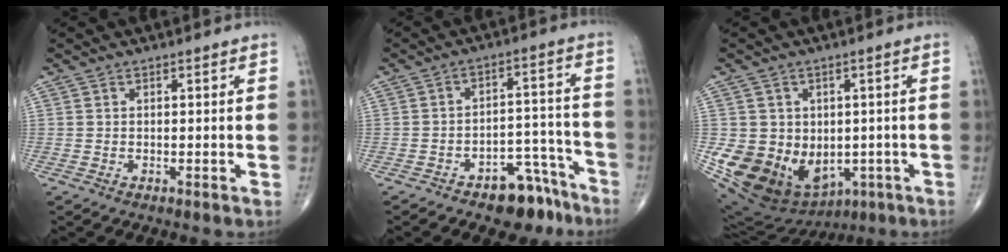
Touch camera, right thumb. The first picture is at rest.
{"total": 9.7, "force": [-7.0, 4.9, 4.6], "torque": [-0.027, 0.073, -0.101]}
{"total": 18.5, "force": [-3.6, 14.5, 10.9], "torque": [-0.184, -0.001, -0.025]}